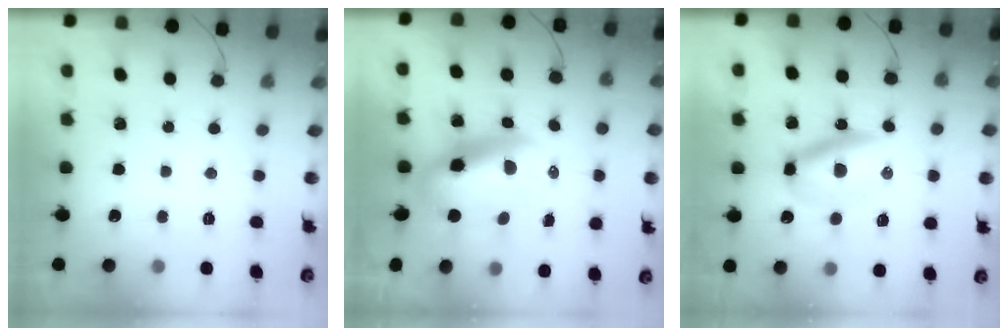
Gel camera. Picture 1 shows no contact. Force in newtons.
{"total": 9.3, "press": 9.0, "slide": 2.5}
{"total": 7.0, "press": 6.8, "slide": 1.8}